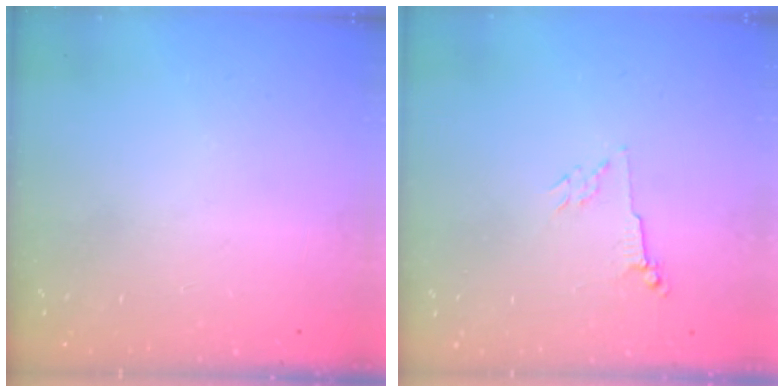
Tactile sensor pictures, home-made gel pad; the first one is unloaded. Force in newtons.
{"total": 2.8, "press": 2.7, "slide": 0.6}